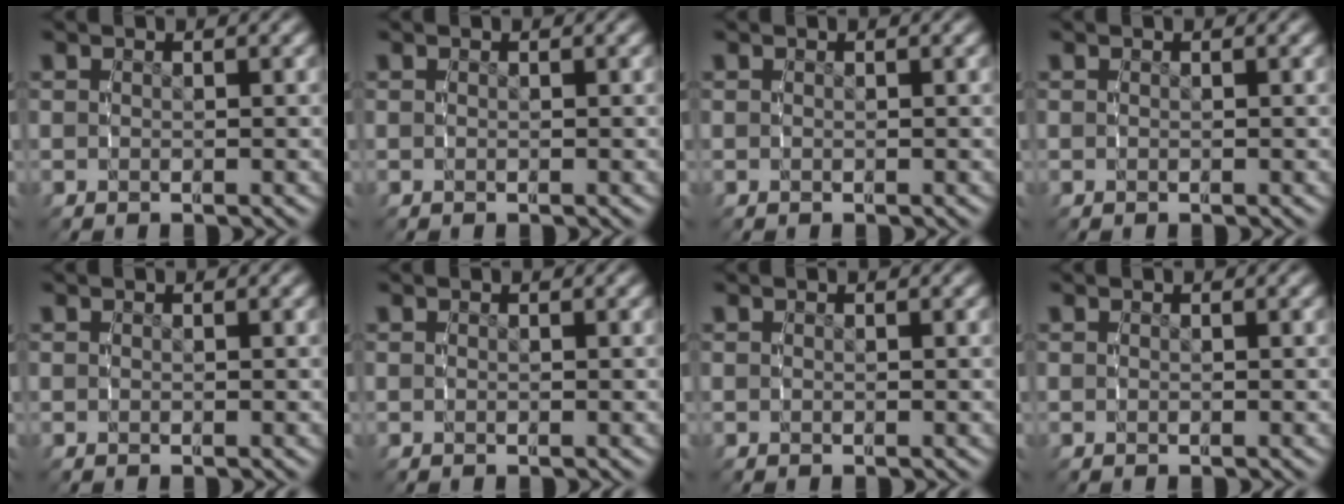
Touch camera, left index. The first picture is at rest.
{"total": 0.0}
{"total": 0.0}
{"total": 0.0}
{"total": 0.0}
{"total": 0.0}
{"total": 0.0}
{"total": 0.0}